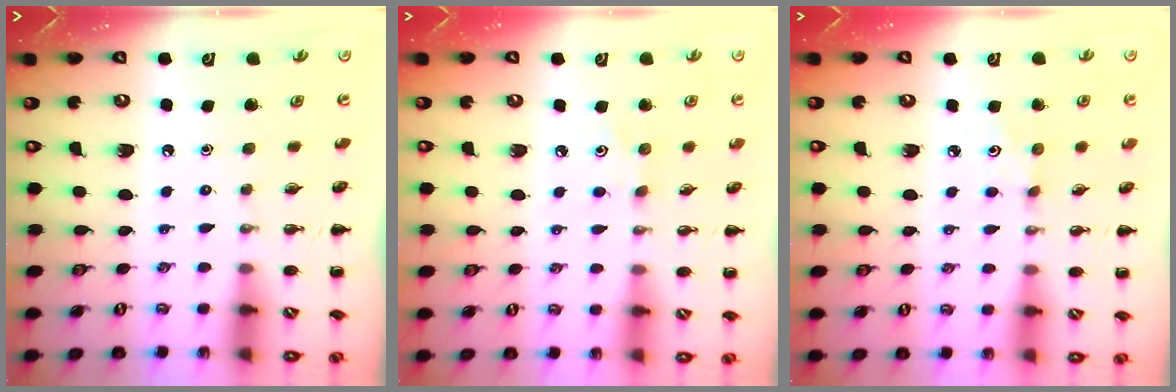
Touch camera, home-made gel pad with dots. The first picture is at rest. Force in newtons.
{"total": 3.2, "press": 3.0, "slide": 0.9}
{"total": 3.1, "press": 2.9, "slide": 0.9}